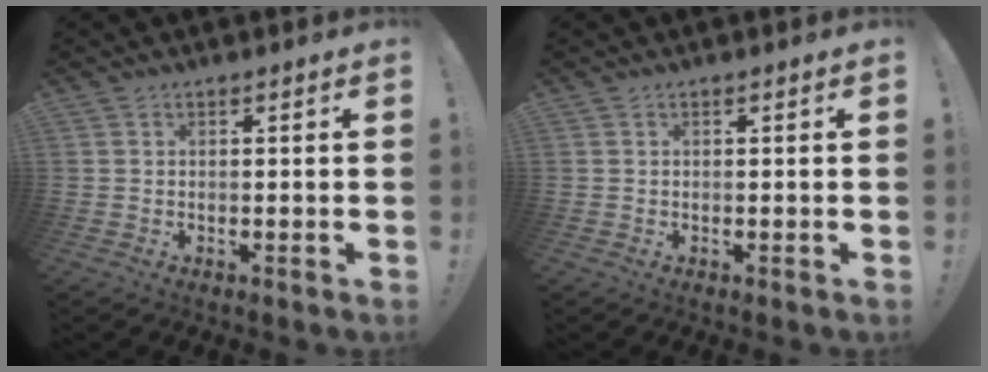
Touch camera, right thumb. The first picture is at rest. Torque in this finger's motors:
{"motor_torque": [-0.03, 0.03, -0.06, 0.06, 0.00]}